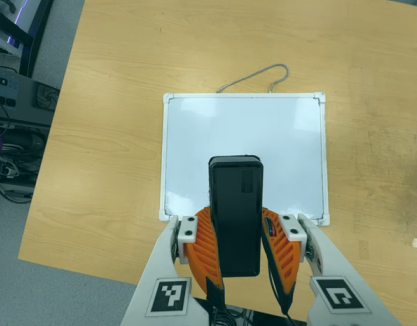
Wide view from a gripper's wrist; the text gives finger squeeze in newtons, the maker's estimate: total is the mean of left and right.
{"total": 9.3, "left": 8.2, "right": 10.5}